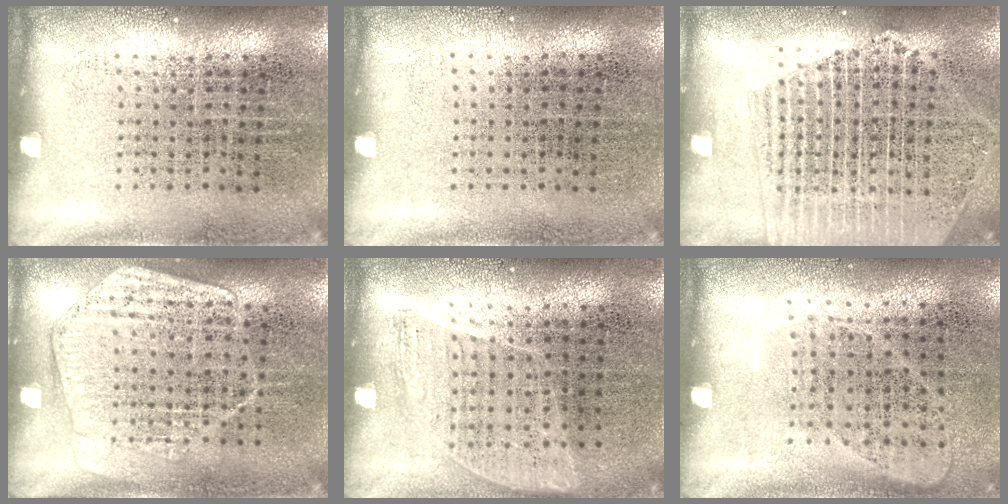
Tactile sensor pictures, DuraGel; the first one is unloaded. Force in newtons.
{"total": 0.0}
{"total": 2.0, "press": 1.8, "slide": 0.9}
{"total": 1.4, "press": 1.4, "slide": 0.3}
{"total": 0.5, "press": 0.4, "slide": 0.4}
{"total": 1.0, "press": 0.8, "slide": 0.5}